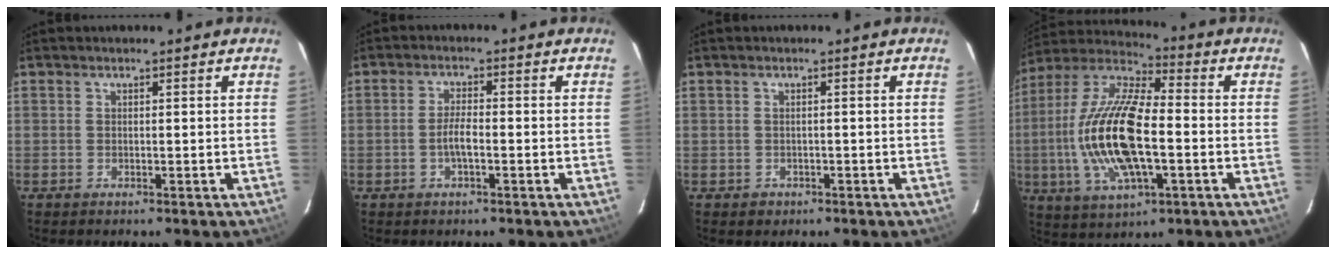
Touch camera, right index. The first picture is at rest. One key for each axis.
{"total": 3.3, "fx": -1.0, "fy": 0.7, "fz": 3.0, "tx": -0.060, "ty": 0.002, "tz": -0.018}
{"total": 1.8, "fx": -0.7, "fy": 1.6, "fz": 0.2, "tx": -0.005, "ty": 0.003, "tz": -0.005}
{"total": 19.8, "fx": -3.0, "fy": 7.6, "fz": 18.1, "tx": -0.368, "ty": -0.003, "tz": -0.059}